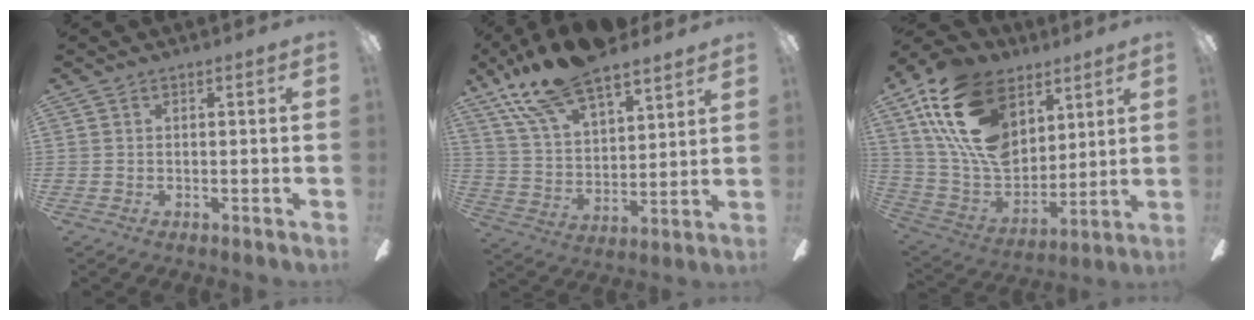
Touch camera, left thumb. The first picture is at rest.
{"total": 17.5, "force": [13.8, 5.9, 9.0], "torque": [-0.186, -0.068, 0.248]}
{"total": 22.6, "force": [10.8, 15.0, 13.0], "torque": [-0.267, -0.045, 0.198]}